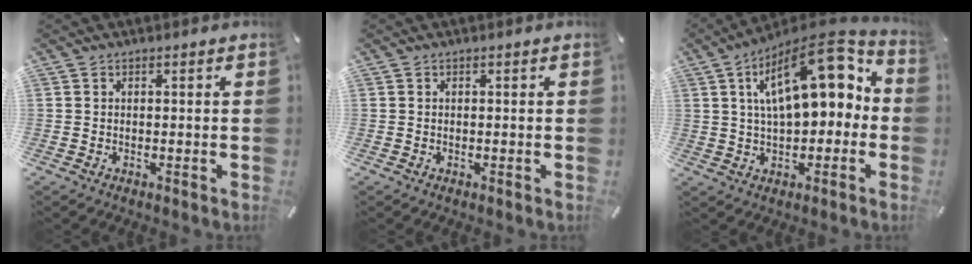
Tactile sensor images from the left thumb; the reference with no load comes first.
{"total": 0.0}
{"total": 17.8, "force": [6.4, 8.5, 14.3], "torque": [-0.214, -0.031, 0.109]}